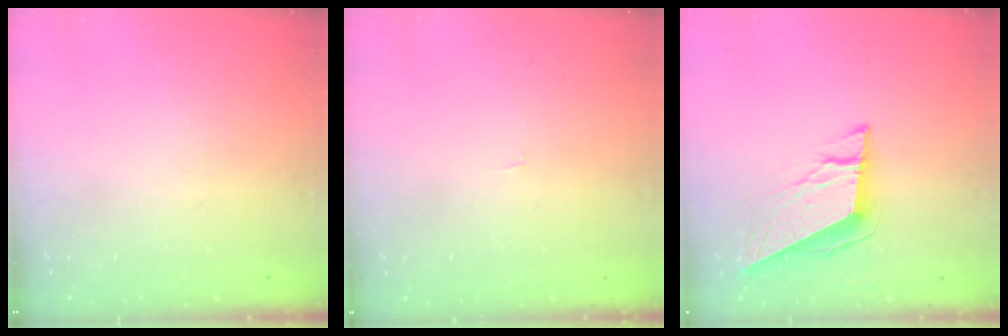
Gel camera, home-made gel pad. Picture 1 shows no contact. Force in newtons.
{"total": 1.6, "press": 1.6, "slide": 0.1}
{"total": 9.6, "press": 9.4, "slide": 1.8}